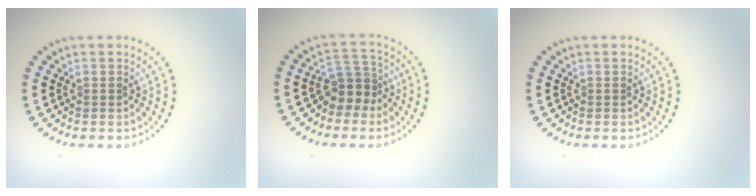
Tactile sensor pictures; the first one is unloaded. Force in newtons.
{"total": 2.9, "press": 2.3, "slide": 1.8}
{"total": 0.0}